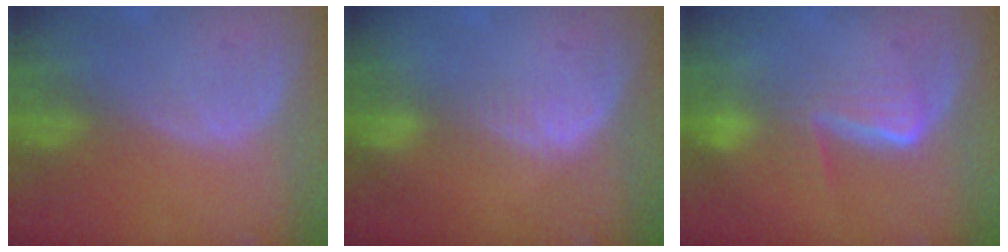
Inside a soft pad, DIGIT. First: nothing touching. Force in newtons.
{"total": 2.5, "press": 2.0, "slide": 1.6}
{"total": 6.7, "press": 5.8, "slide": 3.4}